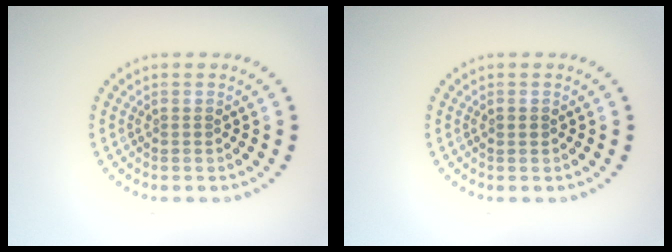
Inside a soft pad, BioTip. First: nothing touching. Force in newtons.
{"total": 0.8, "press": 0.8, "slide": 0.1}